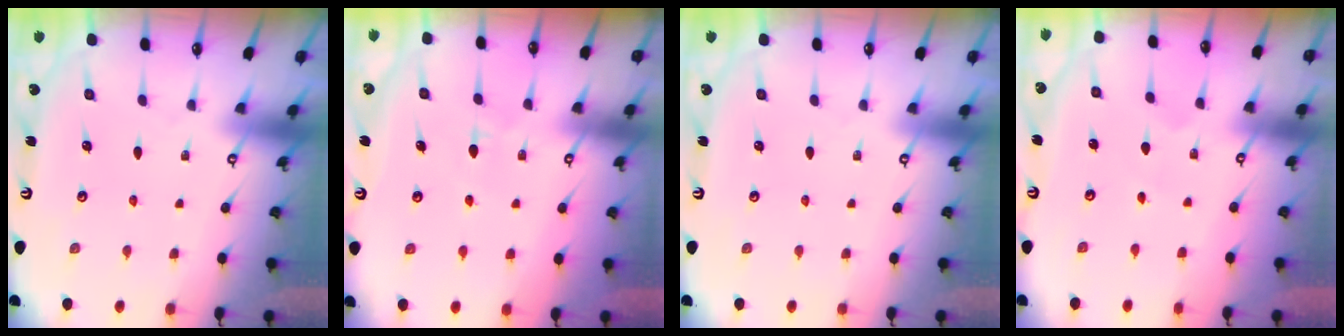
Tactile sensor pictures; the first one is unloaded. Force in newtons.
{"total": 5.9, "press": 5.9, "slide": 0.4}
{"total": 0.0}
{"total": 2.5, "press": 2.5, "slide": 0.3}